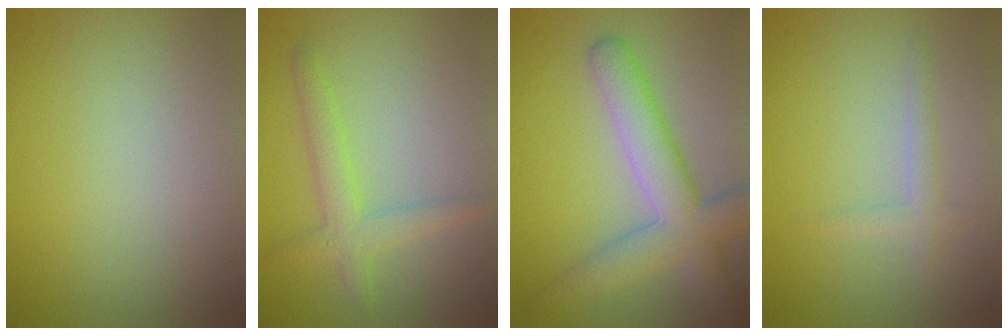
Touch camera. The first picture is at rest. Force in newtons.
{"total": 2.9, "press": 2.9, "slide": 0.1}
{"total": 6.1, "press": 6.1, "slide": 0.3}
{"total": 1.3, "press": 1.3, "slide": 0.0}